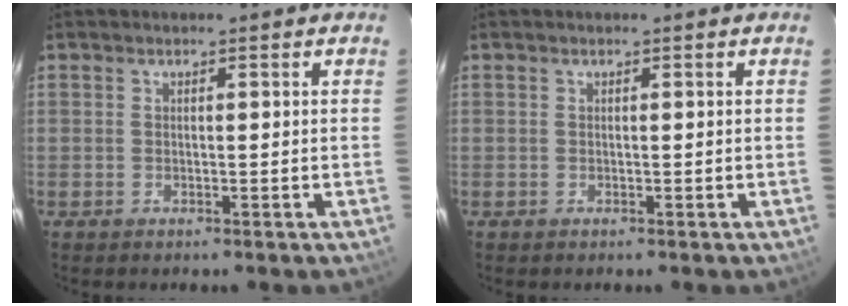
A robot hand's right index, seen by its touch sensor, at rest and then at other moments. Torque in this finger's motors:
{"motor_torque": [-0.01, 0.01, 0.00, 0.00]}